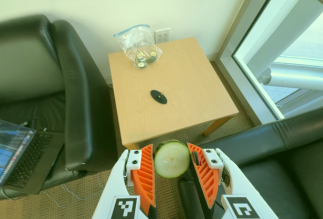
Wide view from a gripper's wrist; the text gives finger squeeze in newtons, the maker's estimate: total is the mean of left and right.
{"total": 10.3, "left": 10.5, "right": 10.2}